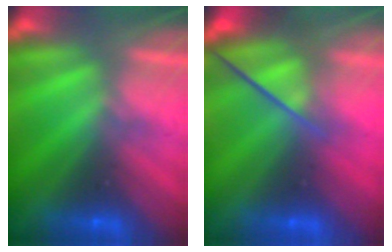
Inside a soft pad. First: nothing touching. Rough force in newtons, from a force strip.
{"total": 3.5}